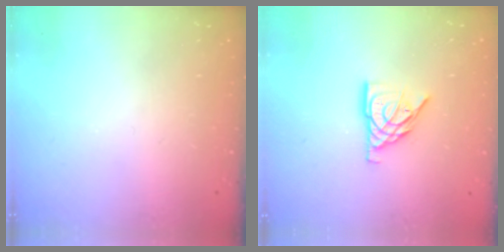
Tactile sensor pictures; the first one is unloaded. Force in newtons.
{"total": 9.5, "press": 9.4, "slide": 1.0}